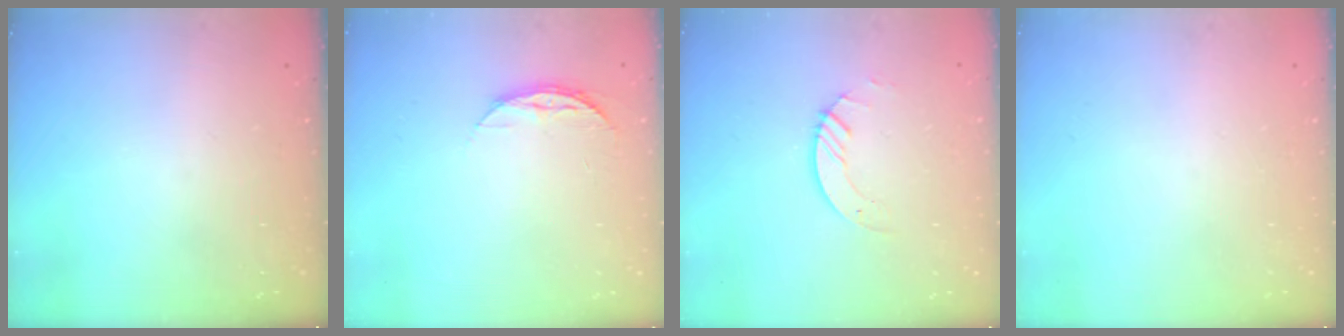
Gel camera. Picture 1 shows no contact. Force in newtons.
{"total": 7.3, "press": 7.3, "slide": 0.6}
{"total": 2.6, "press": 2.6, "slide": 0.3}
{"total": 0.0}